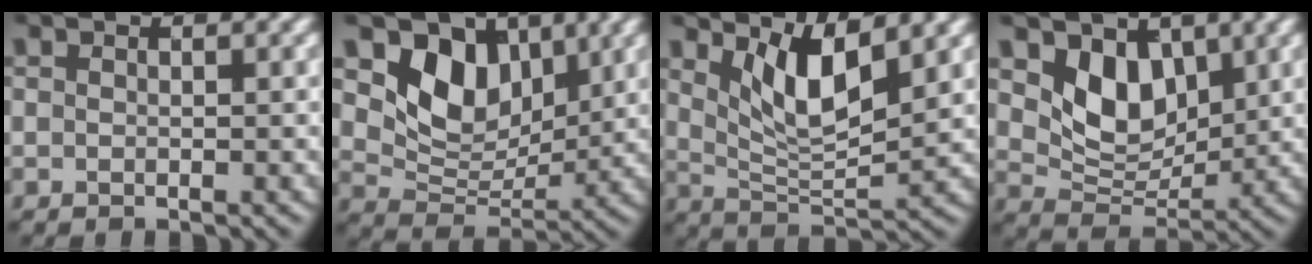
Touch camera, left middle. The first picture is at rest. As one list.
[{"total": 6.1, "force": [2.9, 4.2, 3.3], "torque": [-0.067, -0.015, 0.049]}, {"total": 5.6, "force": [2.7, 1.8, 4.5], "torque": [-0.092, -0.016, 0.054]}, {"total": 4.6, "force": [2.0, 3.2, 2.7], "torque": [-0.064, -0.020, 0.037]}]